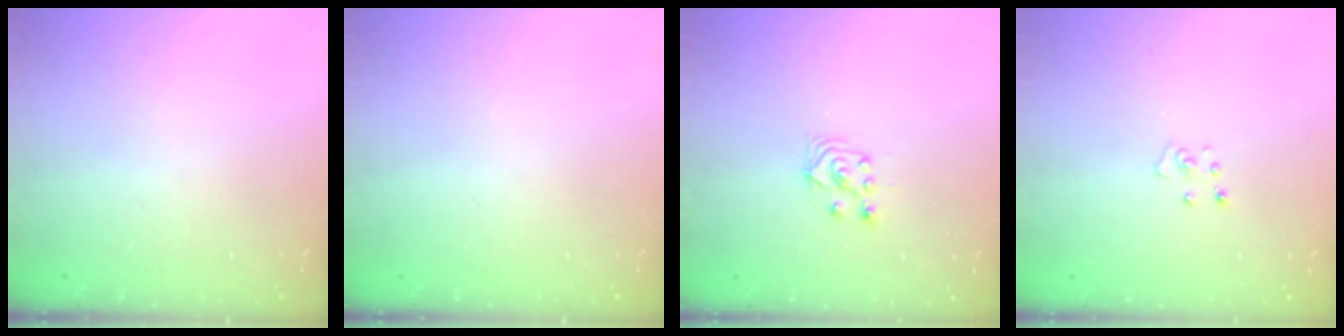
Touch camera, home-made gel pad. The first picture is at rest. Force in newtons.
{"total": 0.0}
{"total": 3.4, "press": 3.2, "slide": 0.9}
{"total": 2.8, "press": 2.8, "slide": 0.2}